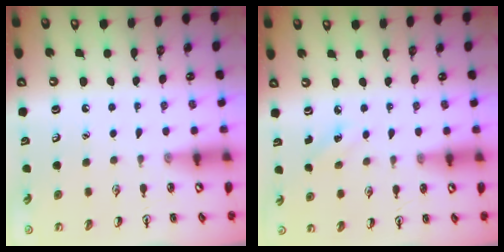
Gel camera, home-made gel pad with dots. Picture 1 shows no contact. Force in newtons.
{"total": 2.4, "press": 2.3, "slide": 0.9}